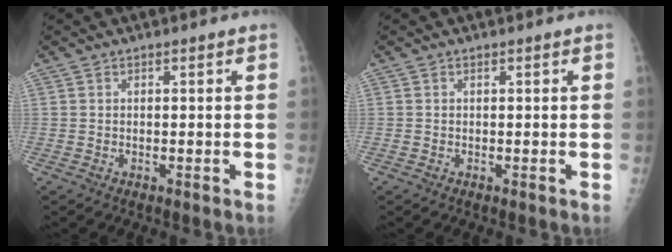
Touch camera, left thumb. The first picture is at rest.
{"total": 0.0}